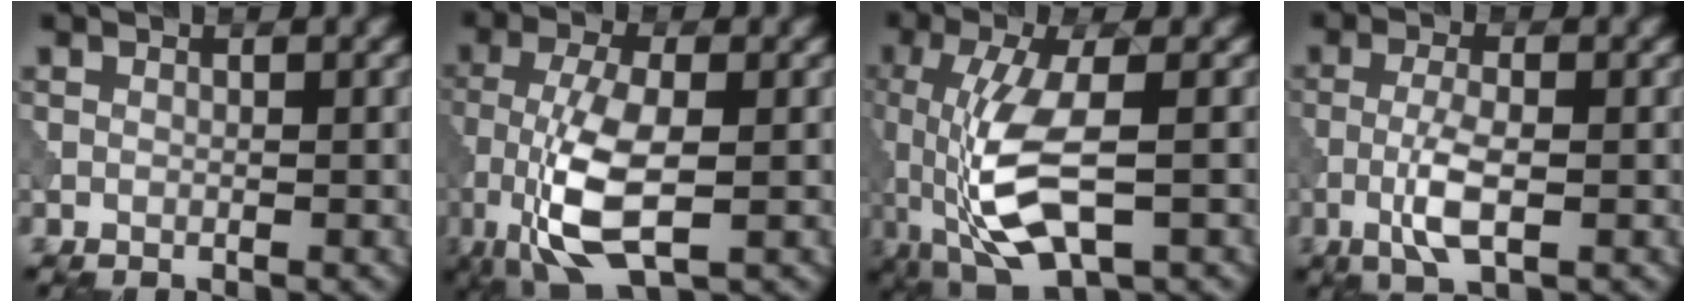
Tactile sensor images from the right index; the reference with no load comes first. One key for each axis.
{"total": 7.6, "fx": -2.1, "fy": 3.0, "fz": 6.7, "tx": -0.150, "ty": -0.003, "tz": -0.043}
{"total": 7.8, "fx": -1.6, "fy": 2.8, "fz": 7.1, "tx": -0.158, "ty": -0.001, "tz": -0.031}
{"total": 3.6, "fx": -1.0, "fy": 1.0, "fz": 3.3, "tx": -0.073, "ty": -0.001, "tz": -0.025}